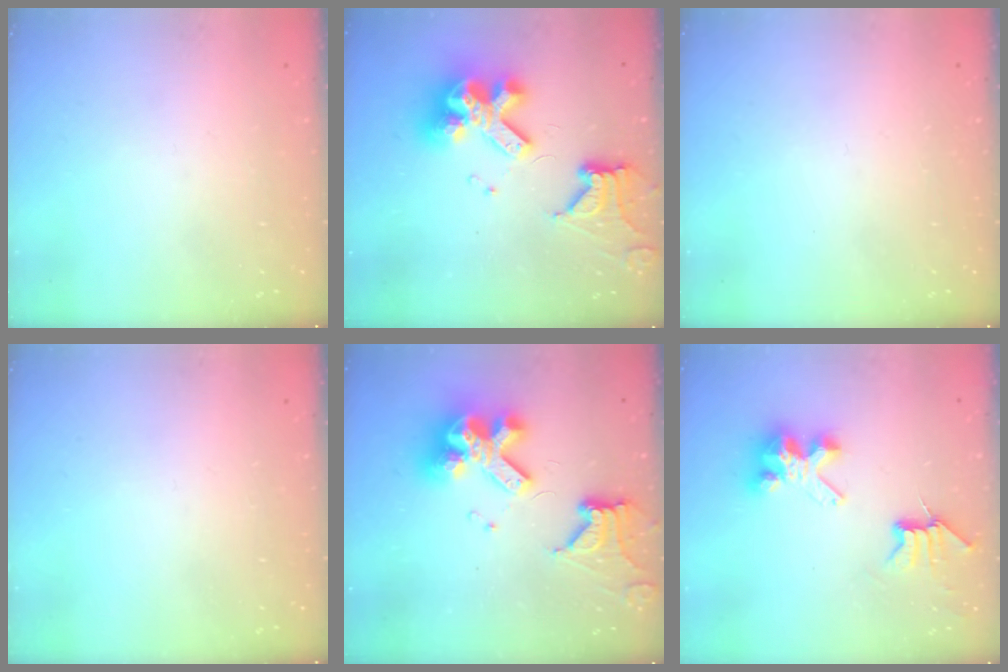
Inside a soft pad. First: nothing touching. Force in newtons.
{"total": 17.8, "press": 17.7, "slide": 1.8}
{"total": 0.0}
{"total": 0.0}
{"total": 17.8, "press": 17.7, "slide": 1.8}
{"total": 7.7, "press": 7.7, "slide": 0.2}